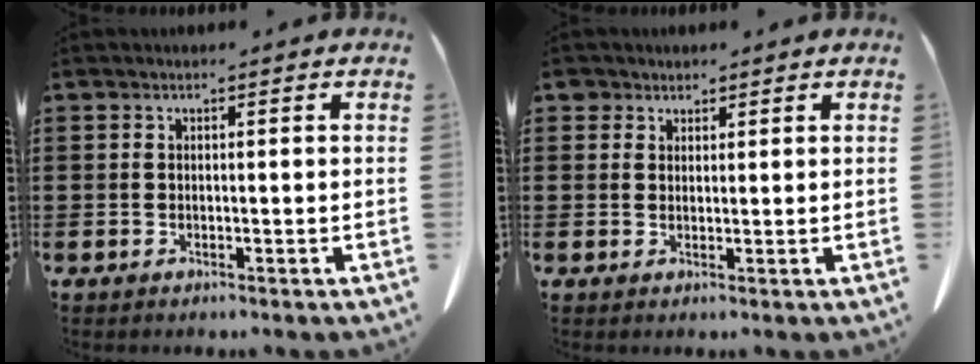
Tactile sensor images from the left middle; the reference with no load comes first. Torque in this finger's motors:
{"motor_torque": [0.70, 0.68, -0.01, 0.01]}